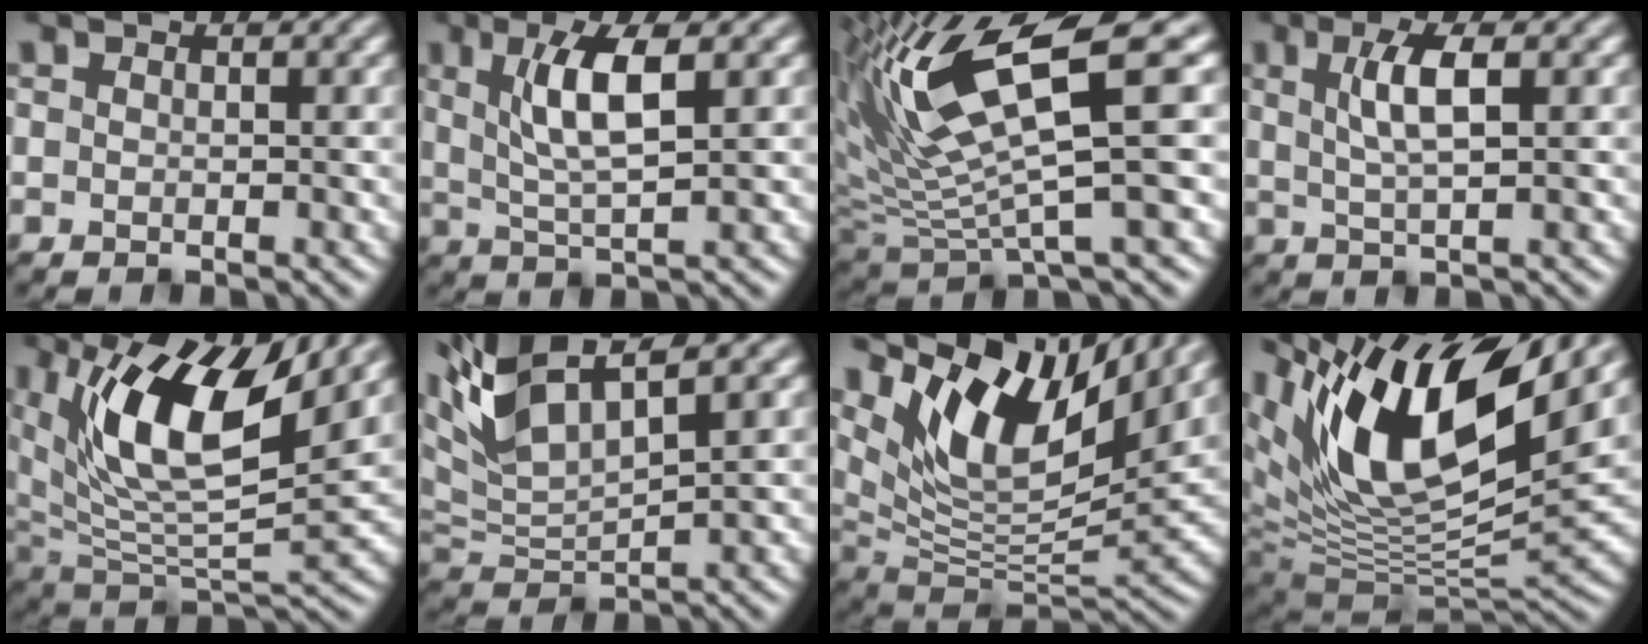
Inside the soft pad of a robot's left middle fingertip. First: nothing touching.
{"total": 5.4, "force": [1.6, 1.3, 5.0], "torque": [-0.094, 0.001, 0.033]}
{"total": 11.0, "force": [4.6, 2.5, 9.6], "torque": [-0.180, 0.008, 0.085]}
{"total": 3.8, "force": [1.1, 0.9, 3.5], "torque": [-0.066, 0.003, 0.021]}
{"total": 12.1, "force": [5.7, 4.7, 9.5], "torque": [-0.182, 0.005, 0.106]}
{"total": 7.4, "force": [4.7, 2.1, 5.3], "torque": [-0.124, 0.021, 0.091]}
{"total": 12.2, "force": [7.0, 4.8, 8.8], "torque": [-0.159, 0.005, 0.127]}
{"total": 13.9, "force": [7.1, 5.5, 10.6], "torque": [-0.194, 0.008, 0.135]}